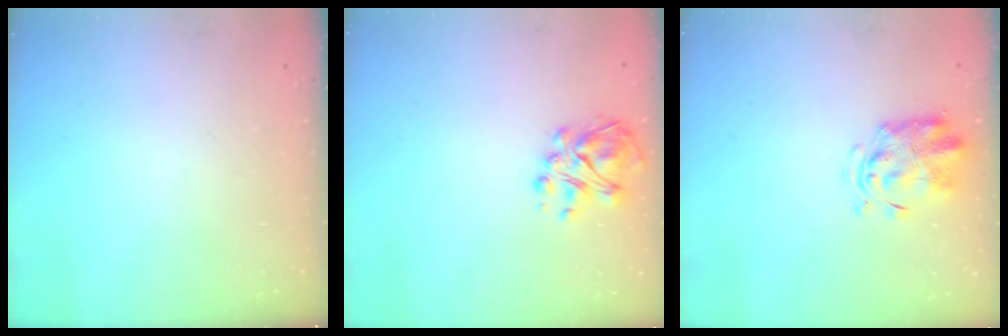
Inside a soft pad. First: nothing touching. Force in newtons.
{"total": 6.5, "press": 6.4, "slide": 1.2}
{"total": 2.9, "press": 2.9, "slide": 0.7}